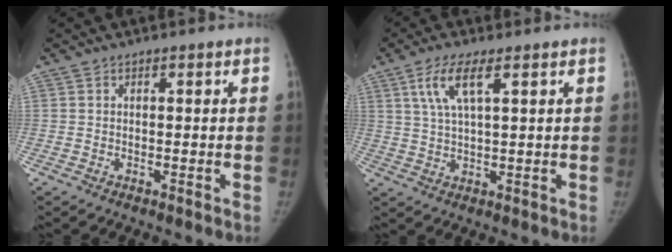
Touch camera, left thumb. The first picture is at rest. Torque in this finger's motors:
{"motor_torque": [0.05, 0.14, 0.26, 0.29, 0.20]}